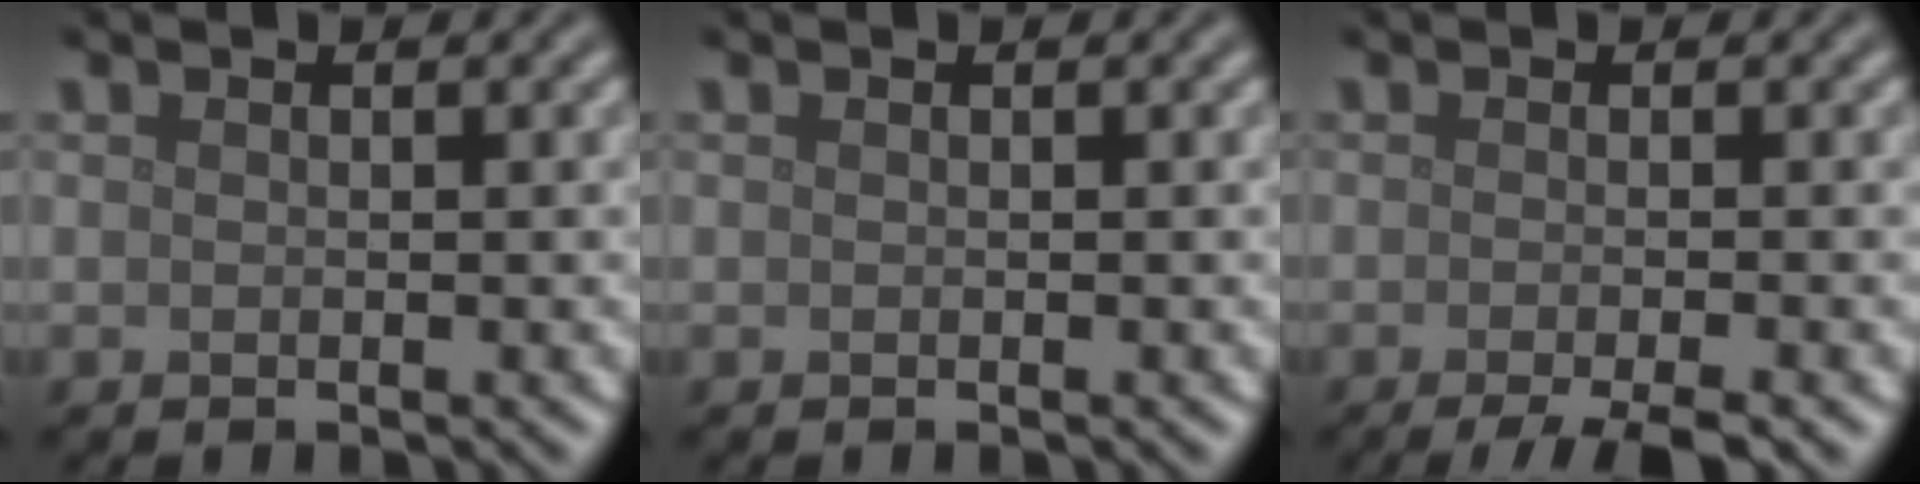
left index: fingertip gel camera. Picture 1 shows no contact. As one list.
[{"total": 0.0}, {"total": 4.5, "force": [-2.6, 1.0, 3.6], "torque": [-0.037, -0.003, -0.044]}]